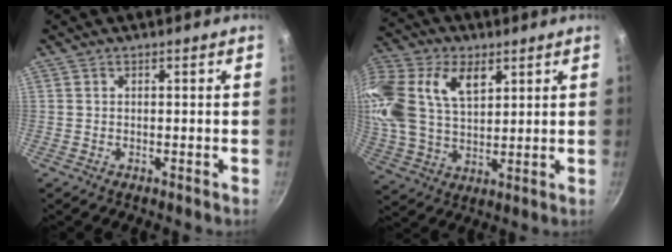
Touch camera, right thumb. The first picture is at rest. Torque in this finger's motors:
{"motor_torque": [1.07, 3.93, 0.71, -0.46, 0.30]}